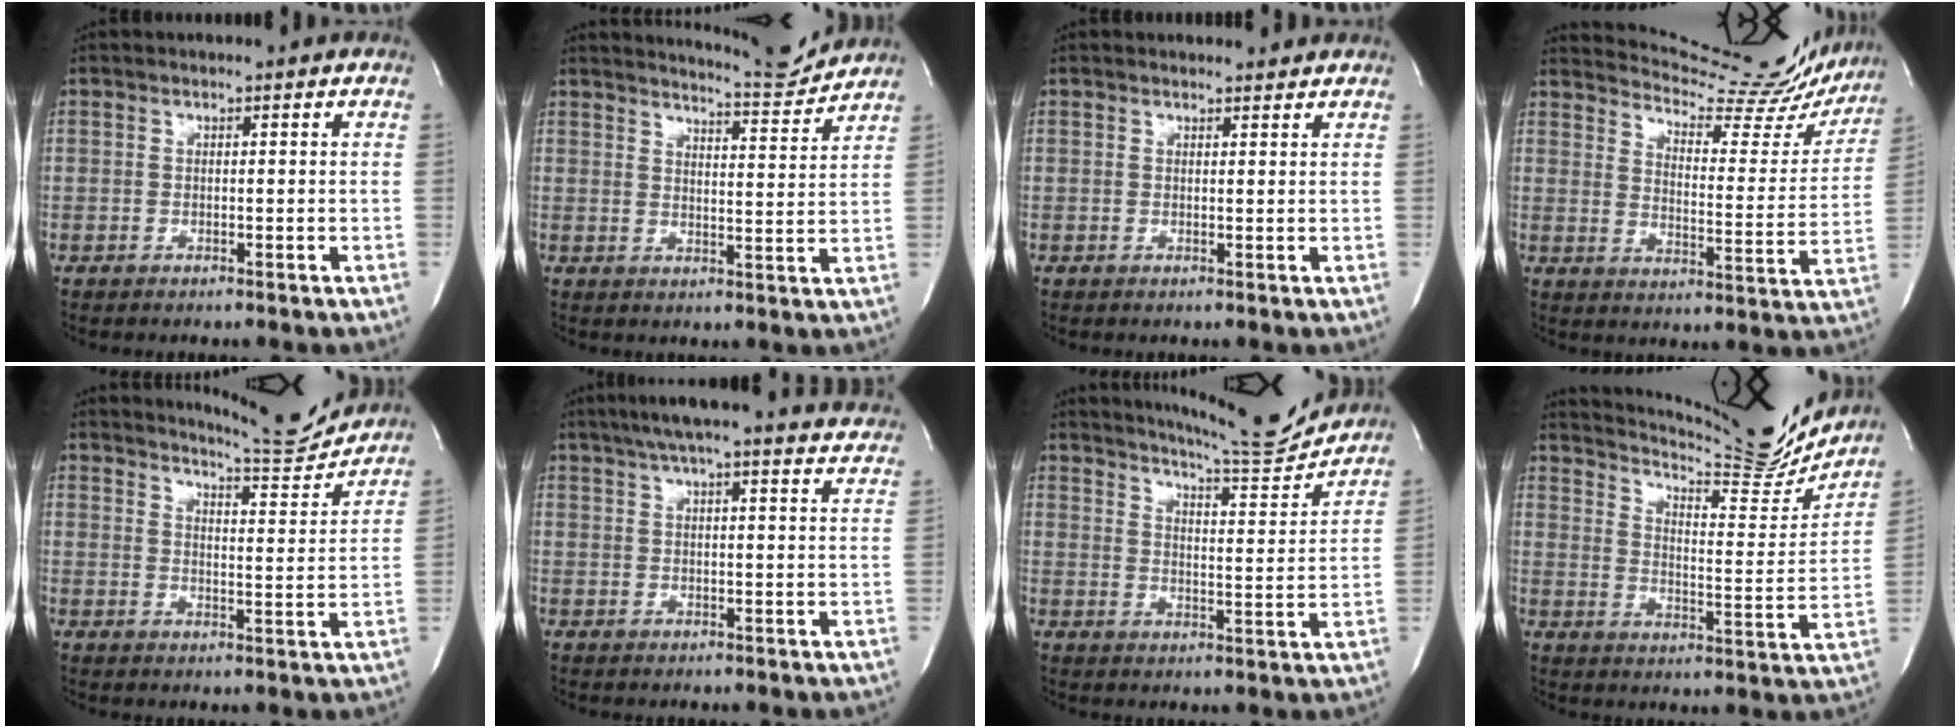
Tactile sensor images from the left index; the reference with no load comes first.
{"total": 7.4, "force": [7.3, -0.7, 0.5], "torque": [-0.017, -0.024, 0.101]}
{"total": 2.3, "force": [2.2, 0.6, 0.3], "torque": [-0.009, 0.000, 0.023]}
{"total": 18.7, "force": [18.2, 2.5, 3.6], "torque": [-0.053, -0.075, 0.221]}
{"total": 8.1, "force": [8.1, -0.5, 0.5], "torque": [-0.016, -0.031, 0.110]}
{"total": 20.0, "force": [18.2, 1.6, 8.1], "torque": [-0.122, -0.008, 0.218]}
{"total": 11.9, "force": [11.6, -0.5, 2.9], "torque": [-0.047, -0.034, 0.158]}
{"total": 18.7, "force": [17.6, 1.7, 6.2], "torque": [-0.105, -0.065, 0.232]}